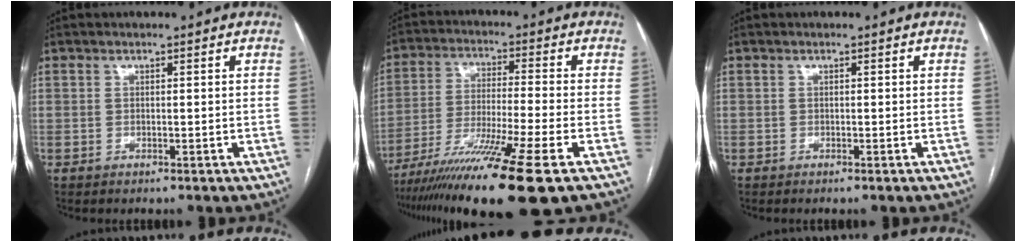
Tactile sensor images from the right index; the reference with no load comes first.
{"total": 16.7, "force": [-11.2, -1.4, 12.3], "torque": [-0.212, -0.046, -0.192]}
{"total": 0.0}